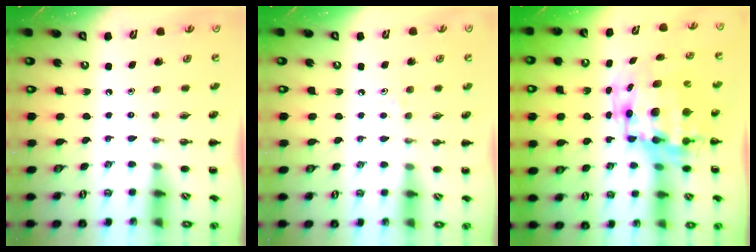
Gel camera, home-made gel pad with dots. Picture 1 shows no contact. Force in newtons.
{"total": 2.7, "press": 2.5, "slide": 1.0}
{"total": 12.1, "press": 11.8, "slide": 2.8}